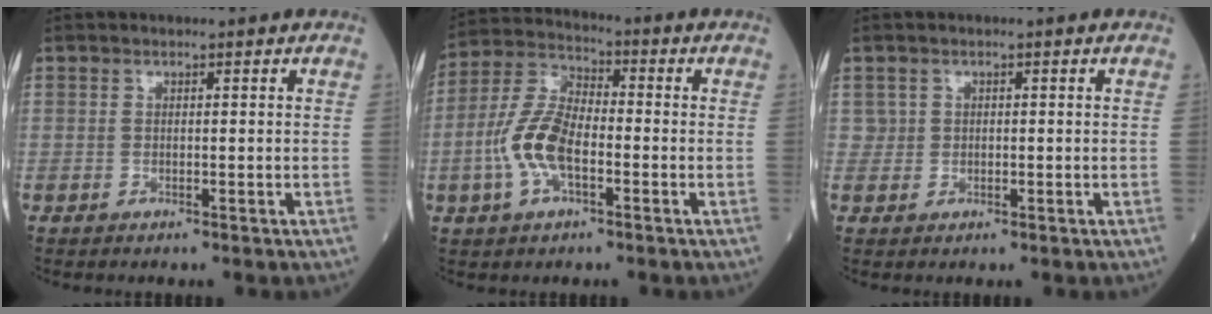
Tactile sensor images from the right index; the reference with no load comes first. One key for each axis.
{"total": 9.9, "fx": -2.6, "fy": 4.3, "fz": 8.6, "tx": -0.197, "ty": 0.014, "tz": -0.057}
{"total": 1.4, "fx": 0.3, "fy": 1.4, "fz": 0.2, "tx": 0.004, "ty": 0.004, "tz": 0.002}